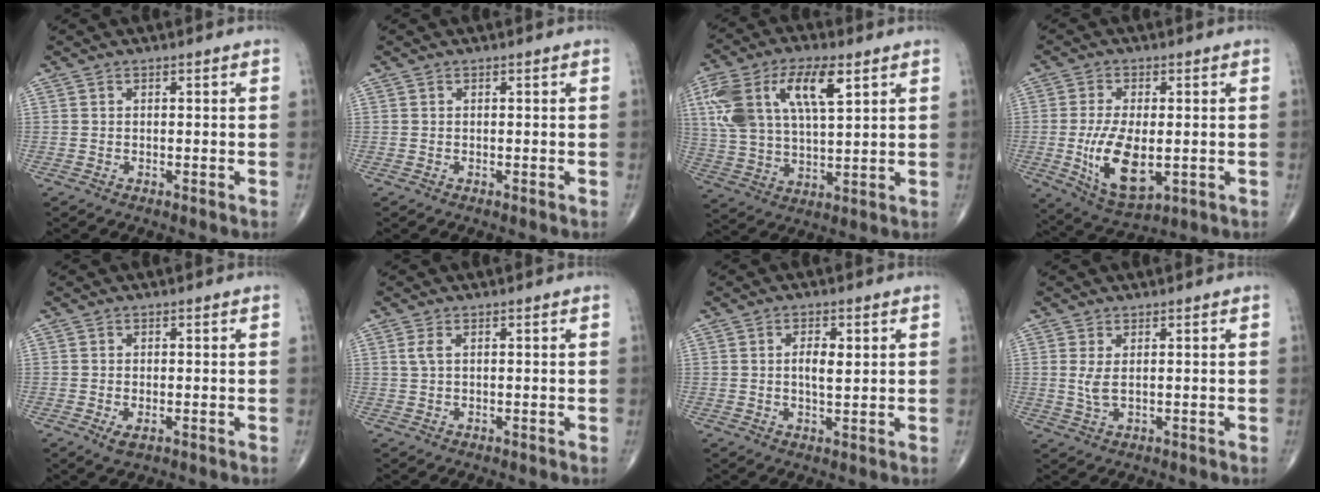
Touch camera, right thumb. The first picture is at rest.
{"total": 0.0}
{"total": 17.9, "force": [6.8, 7.9, 14.5], "torque": [-0.291, 0.000, 0.127]}
{"total": 12.2, "force": [-1.7, 5.9, 10.6], "torque": [-0.193, -0.019, -0.017]}
{"total": 2.1, "force": [-0.7, 1.0, 1.7], "torque": [-0.034, -0.004, -0.011]}
{"total": 1.7, "force": [0.5, 0.7, 1.4], "torque": [-0.038, 0.009, 0.016]}
{"total": 4.0, "force": [0.9, 1.6, 3.6], "torque": [-0.055, -0.004, 0.013]}
{"total": 2.7, "force": [0.5, 1.0, 2.5], "torque": [-0.055, -0.005, 0.017]}